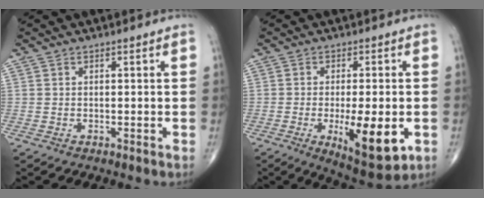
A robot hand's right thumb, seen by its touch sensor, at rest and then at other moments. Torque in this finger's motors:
{"motor_torque": [1.47, 1.56, 0.28, -0.34, 0.32]}